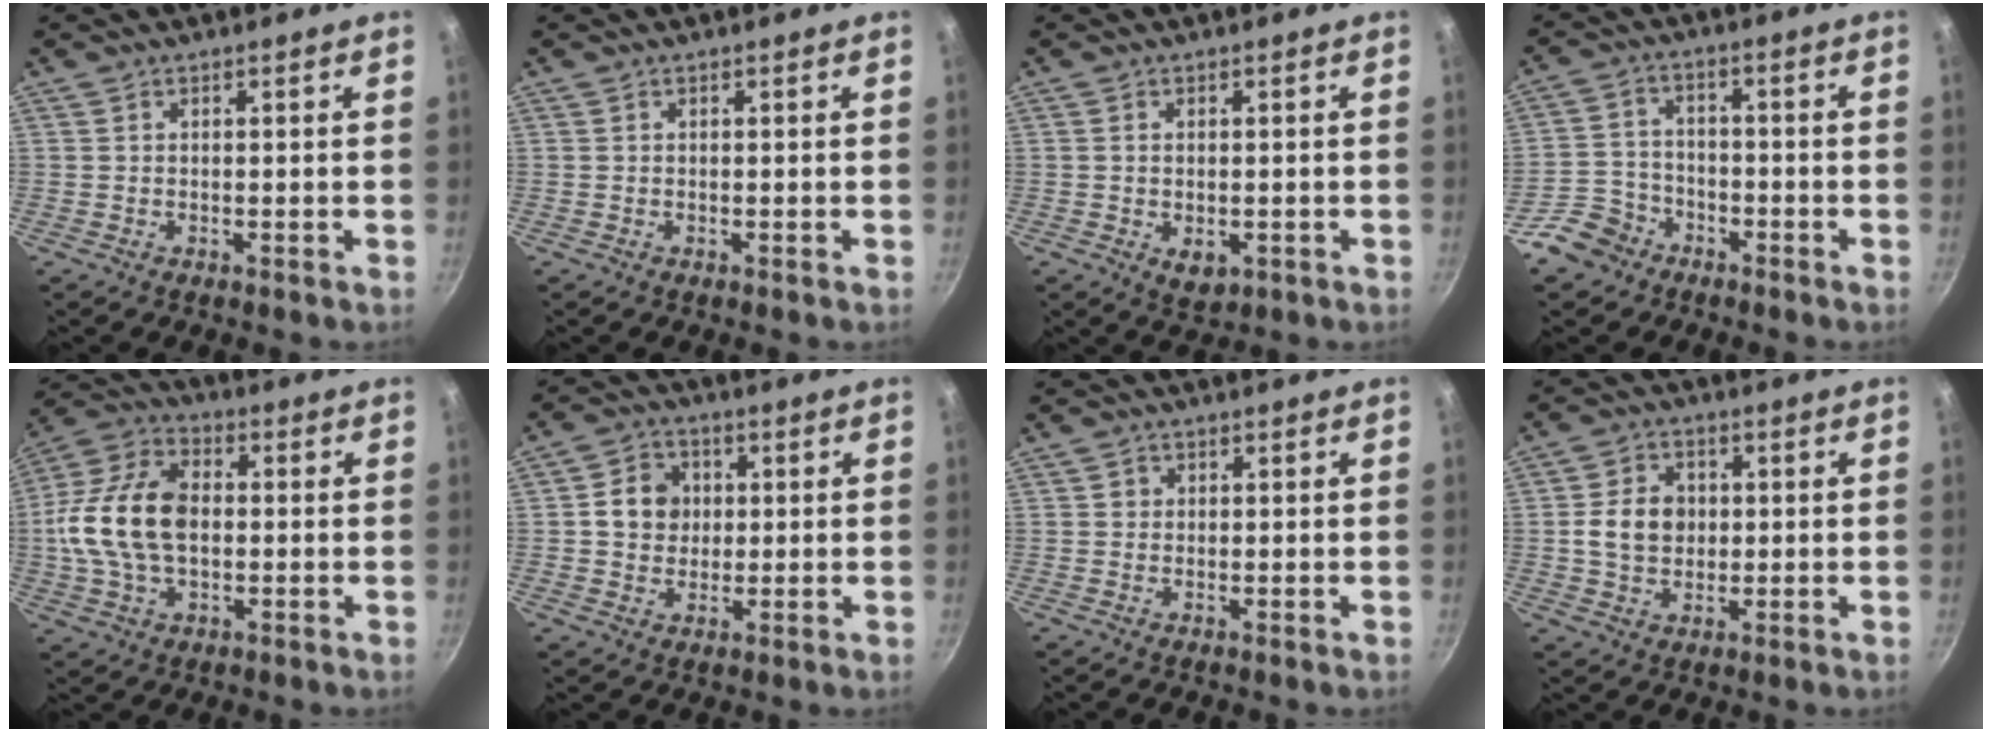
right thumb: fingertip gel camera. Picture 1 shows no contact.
{"total": 0.0}
{"total": 3.8, "force": [-0.9, 2.4, 2.8], "torque": [-0.042, -0.010, -0.008]}
{"total": 7.4, "force": [-4.9, 5.2, 1.9], "torque": [-0.019, 0.042, -0.096]}
{"total": 16.6, "force": [-0.1, 10.6, 12.7], "torque": [-0.234, 0.028, -0.016]}
{"total": 7.3, "force": [0.9, 6.4, 3.3], "torque": [-0.022, 0.004, 0.006]}
{"total": 1.3, "force": [0.2, 1.2, 0.3], "torque": [0.001, 0.001, 0.000]}
{"total": 7.8, "force": [0.4, 6.3, 4.5], "torque": [-0.060, 0.009, 0.001]}